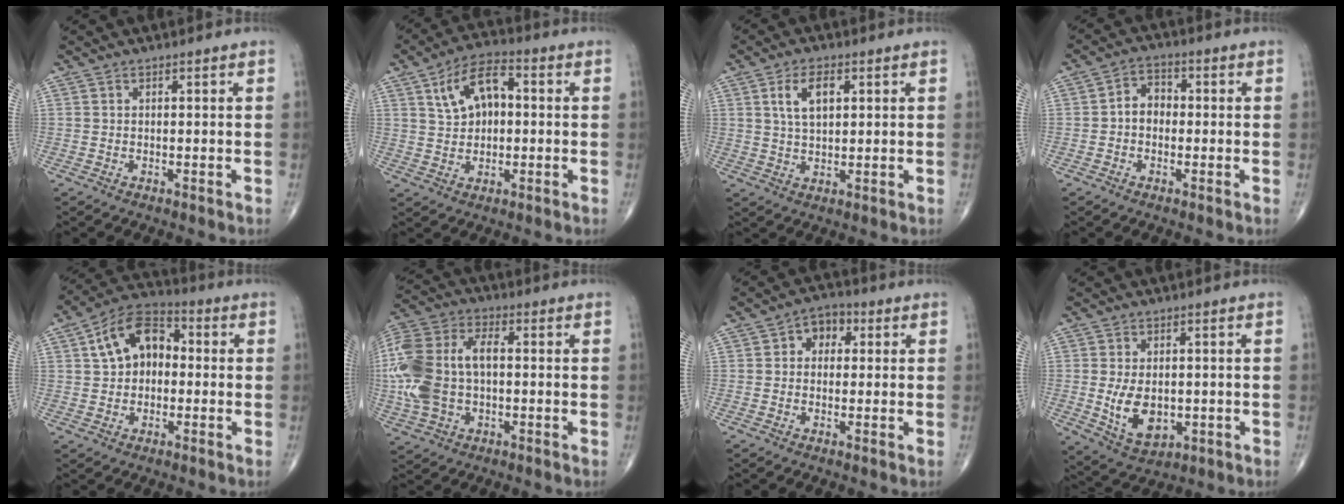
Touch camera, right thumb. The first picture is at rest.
{"total": 9.6, "force": [2.1, 5.7, 7.4], "torque": [-0.112, 0.014, 0.031]}
{"total": 6.2, "force": [2.0, 3.2, 4.8], "torque": [-0.081, -0.005, 0.040]}
{"total": 4.5, "force": [-0.6, 3.5, 2.7], "torque": [-0.023, 0.020, -0.022]}
{"total": 11.3, "force": [1.8, 7.6, 8.2], "torque": [-0.120, 0.027, 0.018]}
{"total": 18.1, "force": [-0.4, 11.1, 14.4], "torque": [-0.332, 0.024, -0.008]}
{"total": 5.1, "force": [1.0, 3.9, 3.1], "torque": [-0.015, 0.012, 0.005]}
{"total": 8.7, "force": [-1.0, 5.5, 6.7], "torque": [-0.101, -0.010, -0.002]}